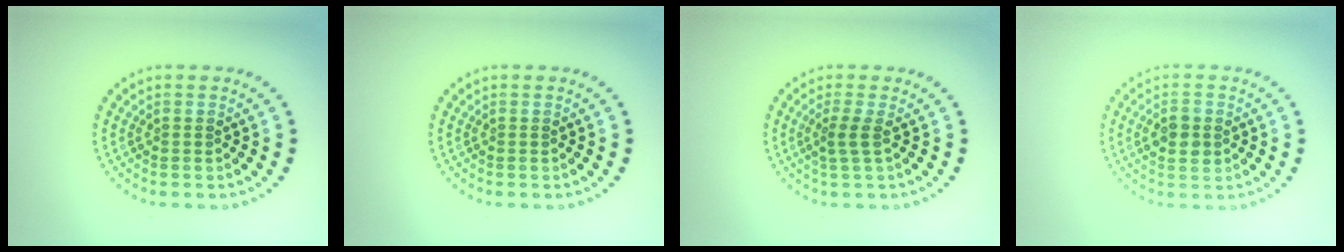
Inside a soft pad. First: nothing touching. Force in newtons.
{"total": 0.0}
{"total": 1.8, "press": 1.3, "slide": 1.3}
{"total": 2.7, "press": 2.7, "slide": 0.1}